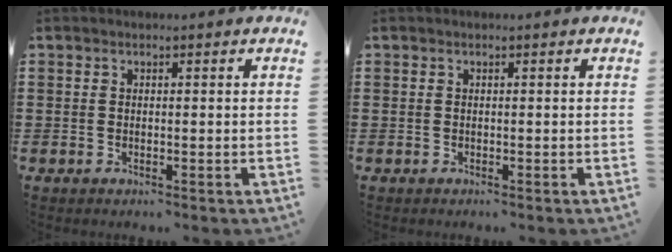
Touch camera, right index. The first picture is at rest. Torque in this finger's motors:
{"motor_torque": [-0.02, -0.02, -0.02, -0.05]}